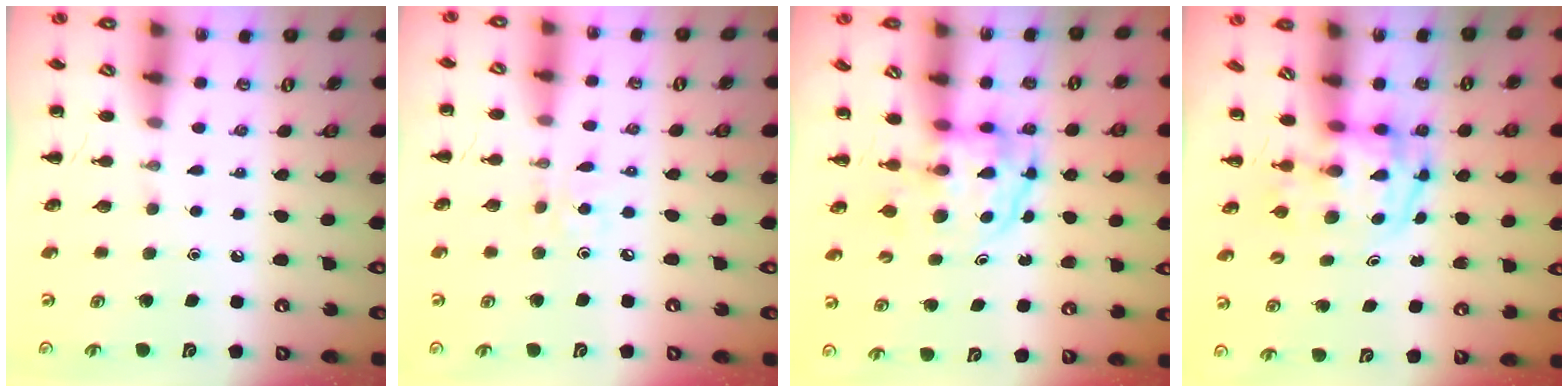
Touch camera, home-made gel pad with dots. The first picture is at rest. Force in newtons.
{"total": 2.2, "press": 2.1, "slide": 0.6}
{"total": 3.8, "press": 3.8, "slide": 0.3}
{"total": 3.9, "press": 3.8, "slide": 0.6}